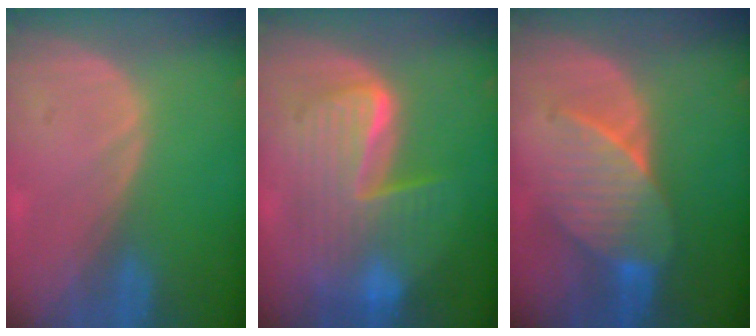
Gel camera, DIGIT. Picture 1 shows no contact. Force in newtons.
{"total": 9.9, "press": 9.9, "slide": 0.9}
{"total": 7.5, "press": 7.4, "slide": 1.4}